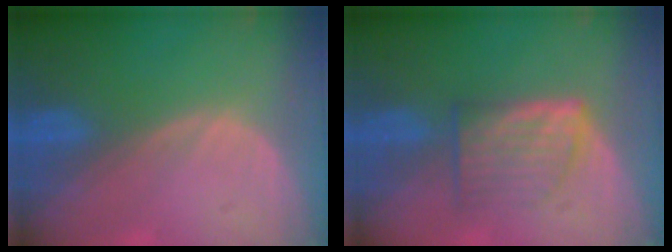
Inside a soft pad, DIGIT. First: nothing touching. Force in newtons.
{"total": 6.1, "press": 5.8, "slide": 1.7}